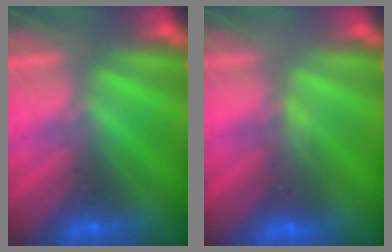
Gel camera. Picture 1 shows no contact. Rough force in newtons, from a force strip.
{"total": 4.9}